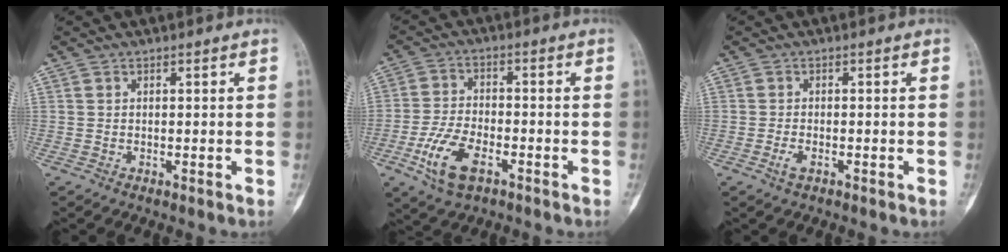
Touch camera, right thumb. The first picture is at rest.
{"total": 9.6, "force": [-4.3, 4.9, 7.1], "torque": [-0.142, 0.015, -0.080]}
{"total": 1.8, "force": [-0.9, 0.8, 1.3], "torque": [-0.027, 0.003, -0.019]}